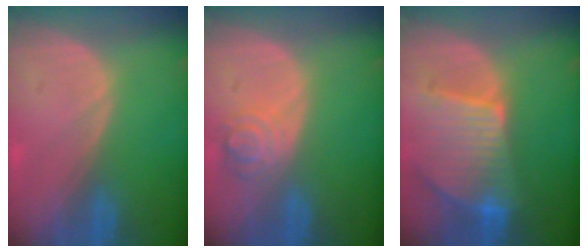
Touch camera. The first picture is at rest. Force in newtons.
{"total": 4.4, "press": 4.1, "slide": 1.6}
{"total": 9.6, "press": 8.5, "slide": 4.6}